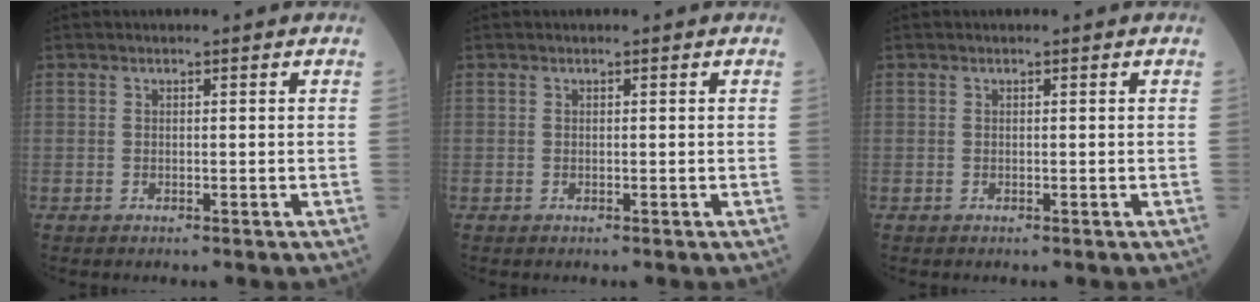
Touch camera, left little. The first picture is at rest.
{"total": 0.0}
{"total": 0.0}